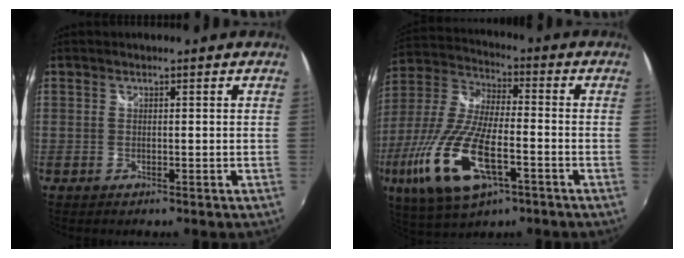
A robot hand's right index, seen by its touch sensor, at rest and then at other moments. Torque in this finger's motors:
{"motor_torque": [1.63, -0.50, 1.05, 0.21]}